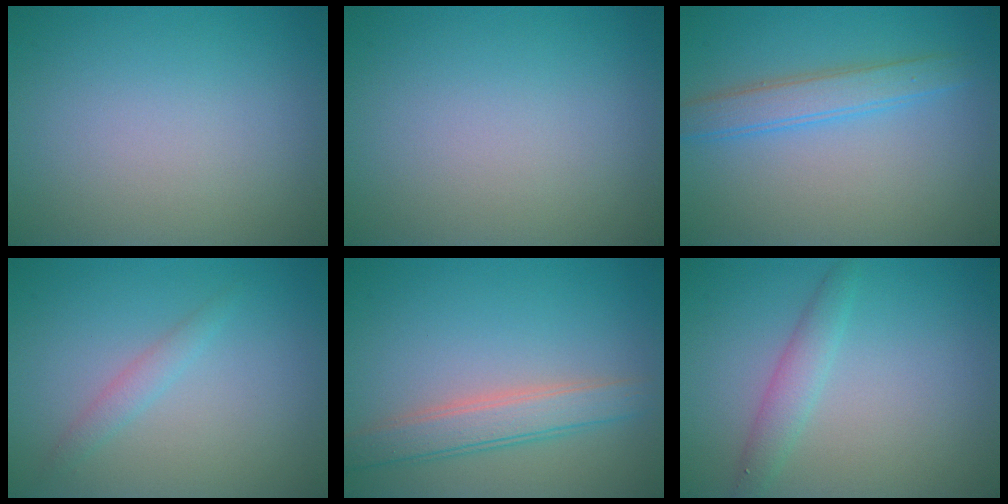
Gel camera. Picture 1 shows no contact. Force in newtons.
{"total": 0.0}
{"total": 3.0, "press": 3.0, "slide": 0.0}
{"total": 1.3, "press": 1.3, "slide": 0.1}
{"total": 3.4, "press": 3.4, "slide": 0.2}
{"total": 2.1, "press": 2.1, "slide": 0.1}